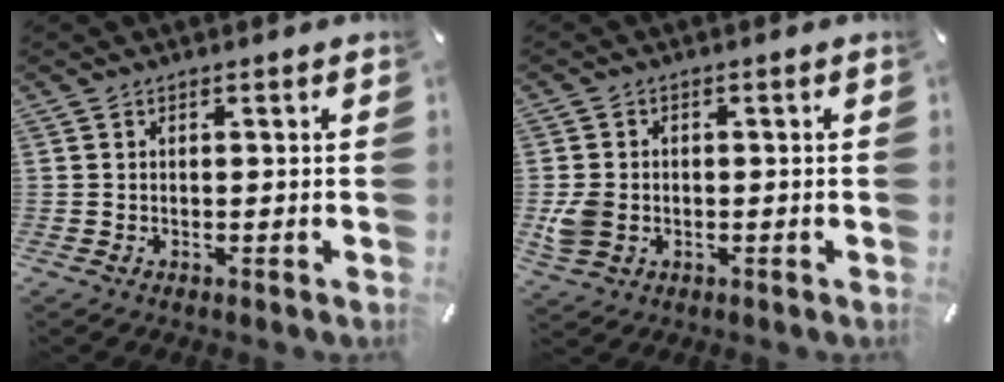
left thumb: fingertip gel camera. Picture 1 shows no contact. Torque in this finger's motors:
{"motor_torque": [0.90, 1.22, 0.21, -0.18, 0.17]}